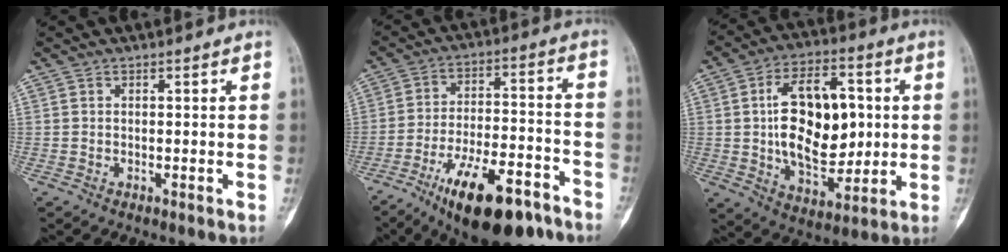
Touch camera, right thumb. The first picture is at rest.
{"total": 18.9, "force": [-11.7, 6.8, 13.2], "torque": [-0.203, 0.068, -0.186]}
{"total": 19.8, "force": [1.8, 11.7, 15.9], "torque": [-0.216, -0.002, 0.037]}